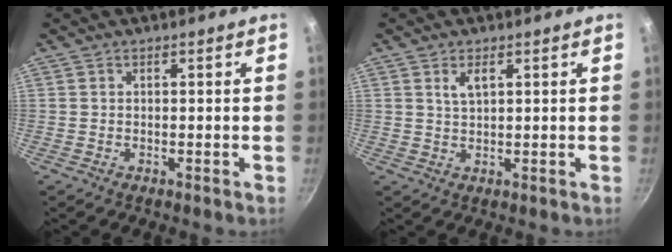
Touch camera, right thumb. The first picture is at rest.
{"total": 2.5, "force": [1.2, 1.0, 1.9], "torque": [-0.037, -0.003, 0.027]}